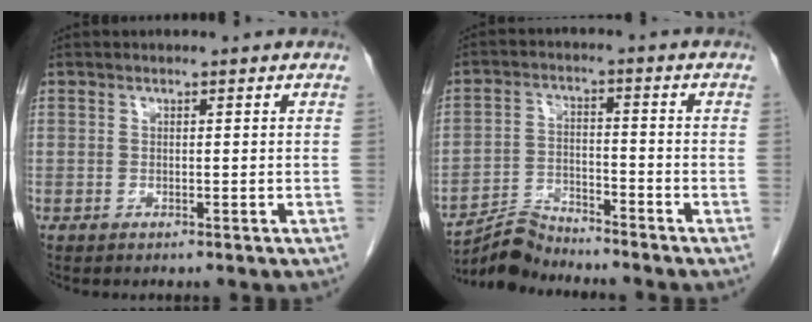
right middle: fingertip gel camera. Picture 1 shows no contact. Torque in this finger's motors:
{"motor_torque": [0.78, -0.90, -0.02, -0.02]}